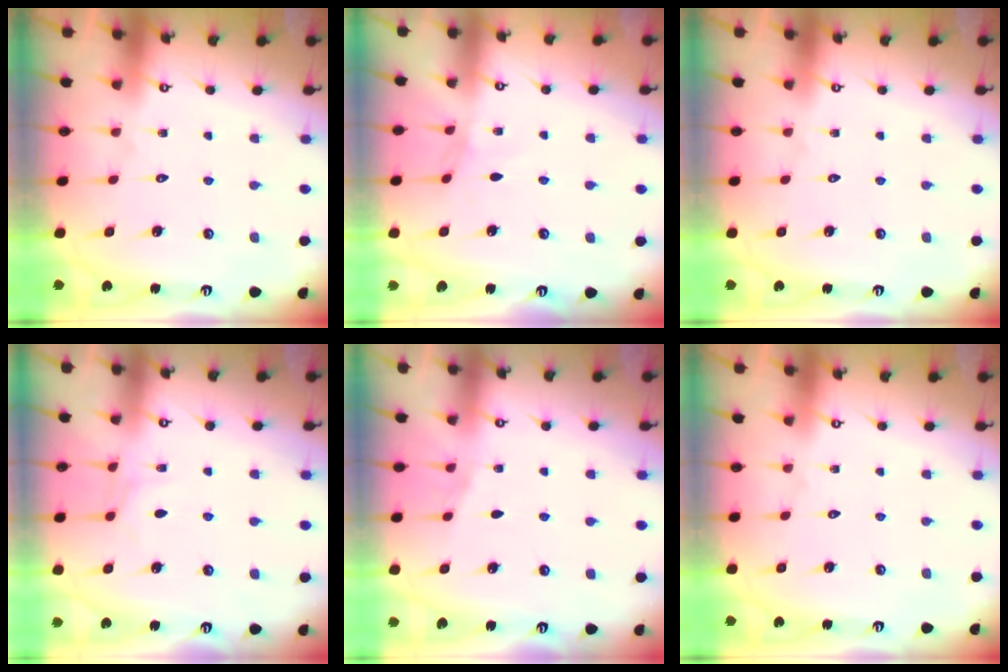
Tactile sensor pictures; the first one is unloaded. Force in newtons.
{"total": 2.2, "press": 2.1, "slide": 0.4}
{"total": 0.0}
{"total": 4.8, "press": 4.8, "slide": 0.6}
{"total": 1.8, "press": 1.3, "slide": 1.2}
{"total": 0.0}